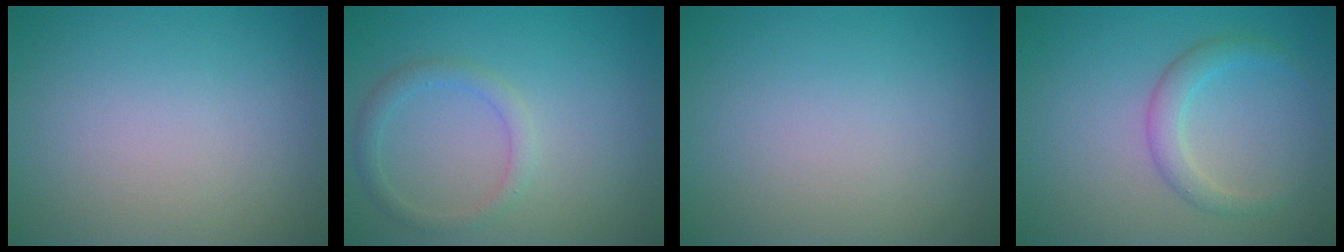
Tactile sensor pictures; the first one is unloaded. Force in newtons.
{"total": 1.8, "press": 1.8, "slide": 0.1}
{"total": 0.0}
{"total": 2.2, "press": 2.2, "slide": 0.1}